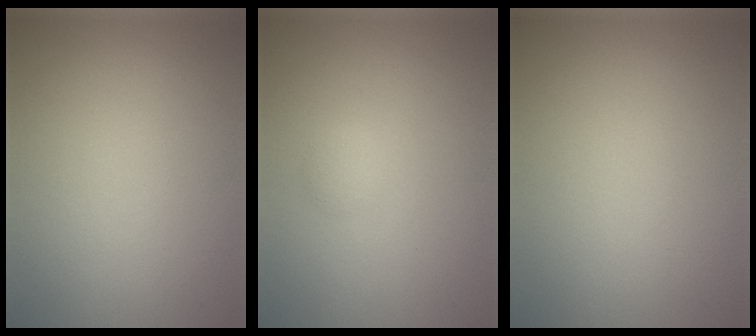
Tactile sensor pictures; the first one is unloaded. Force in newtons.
{"total": 0.9, "press": 0.9, "slide": 0.1}
{"total": 0.0}